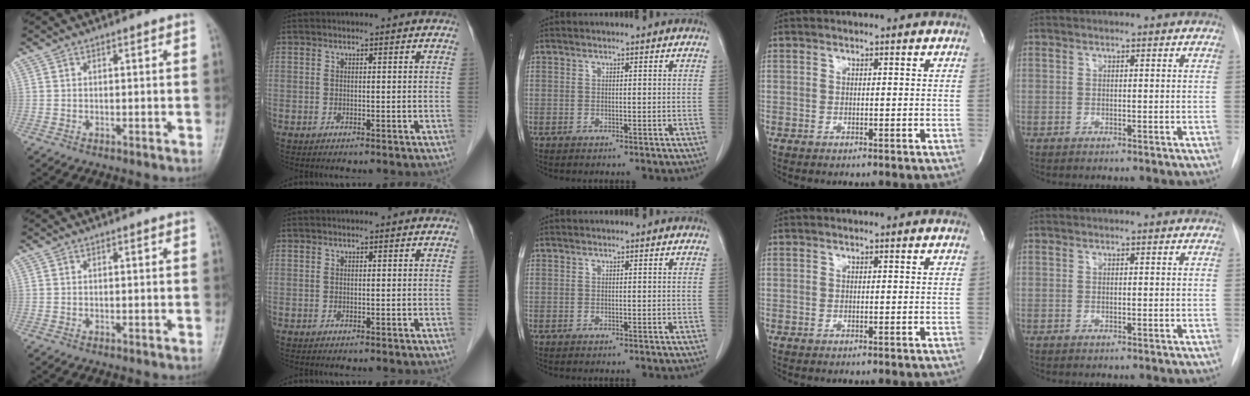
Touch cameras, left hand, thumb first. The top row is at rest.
{}